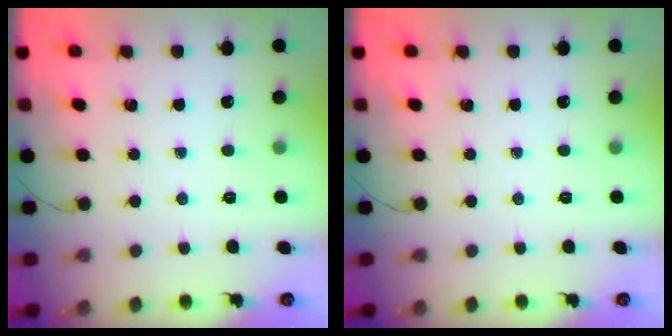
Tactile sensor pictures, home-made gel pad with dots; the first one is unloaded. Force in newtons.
{"total": 0.0}